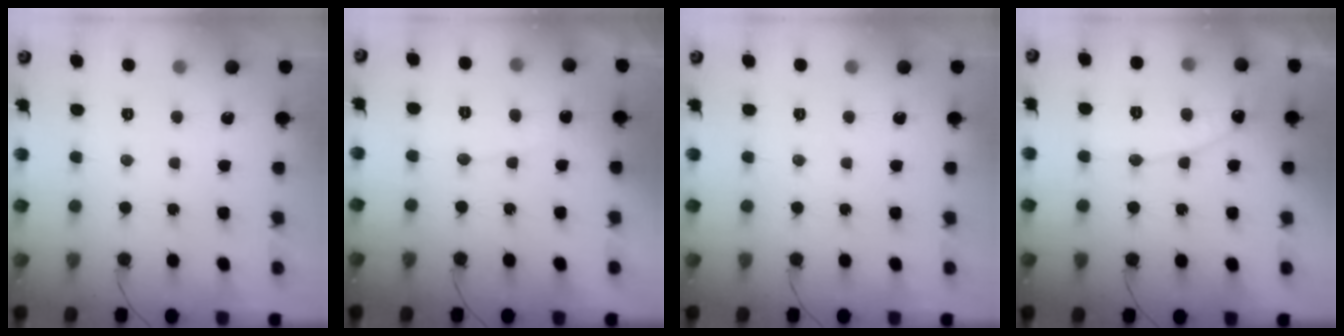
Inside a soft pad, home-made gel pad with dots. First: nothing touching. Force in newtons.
{"total": 4.5, "press": 4.5, "slide": 0.3}
{"total": 0.0}
{"total": 9.5, "press": 9.4, "slide": 0.9}